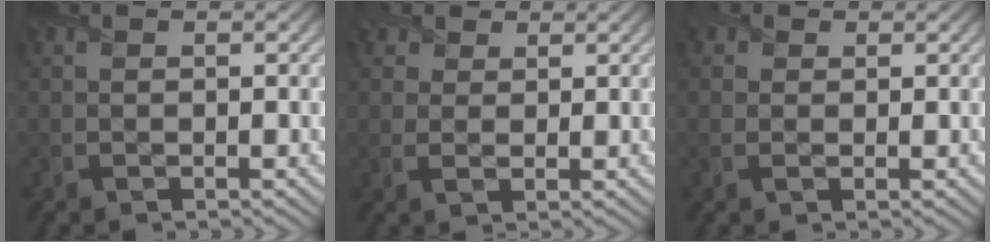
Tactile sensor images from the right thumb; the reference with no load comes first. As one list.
[{"total": 3.2, "force": [1.8, 2.3, 1.3], "torque": [-0.033, 0.000, 0.033]}, {"total": 1.6, "force": [0.5, 1.3, 0.8], "torque": [-0.017, 0.000, 0.009]}]